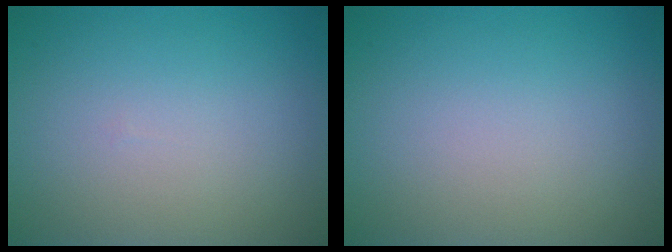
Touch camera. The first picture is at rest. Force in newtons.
{"total": 0.0}